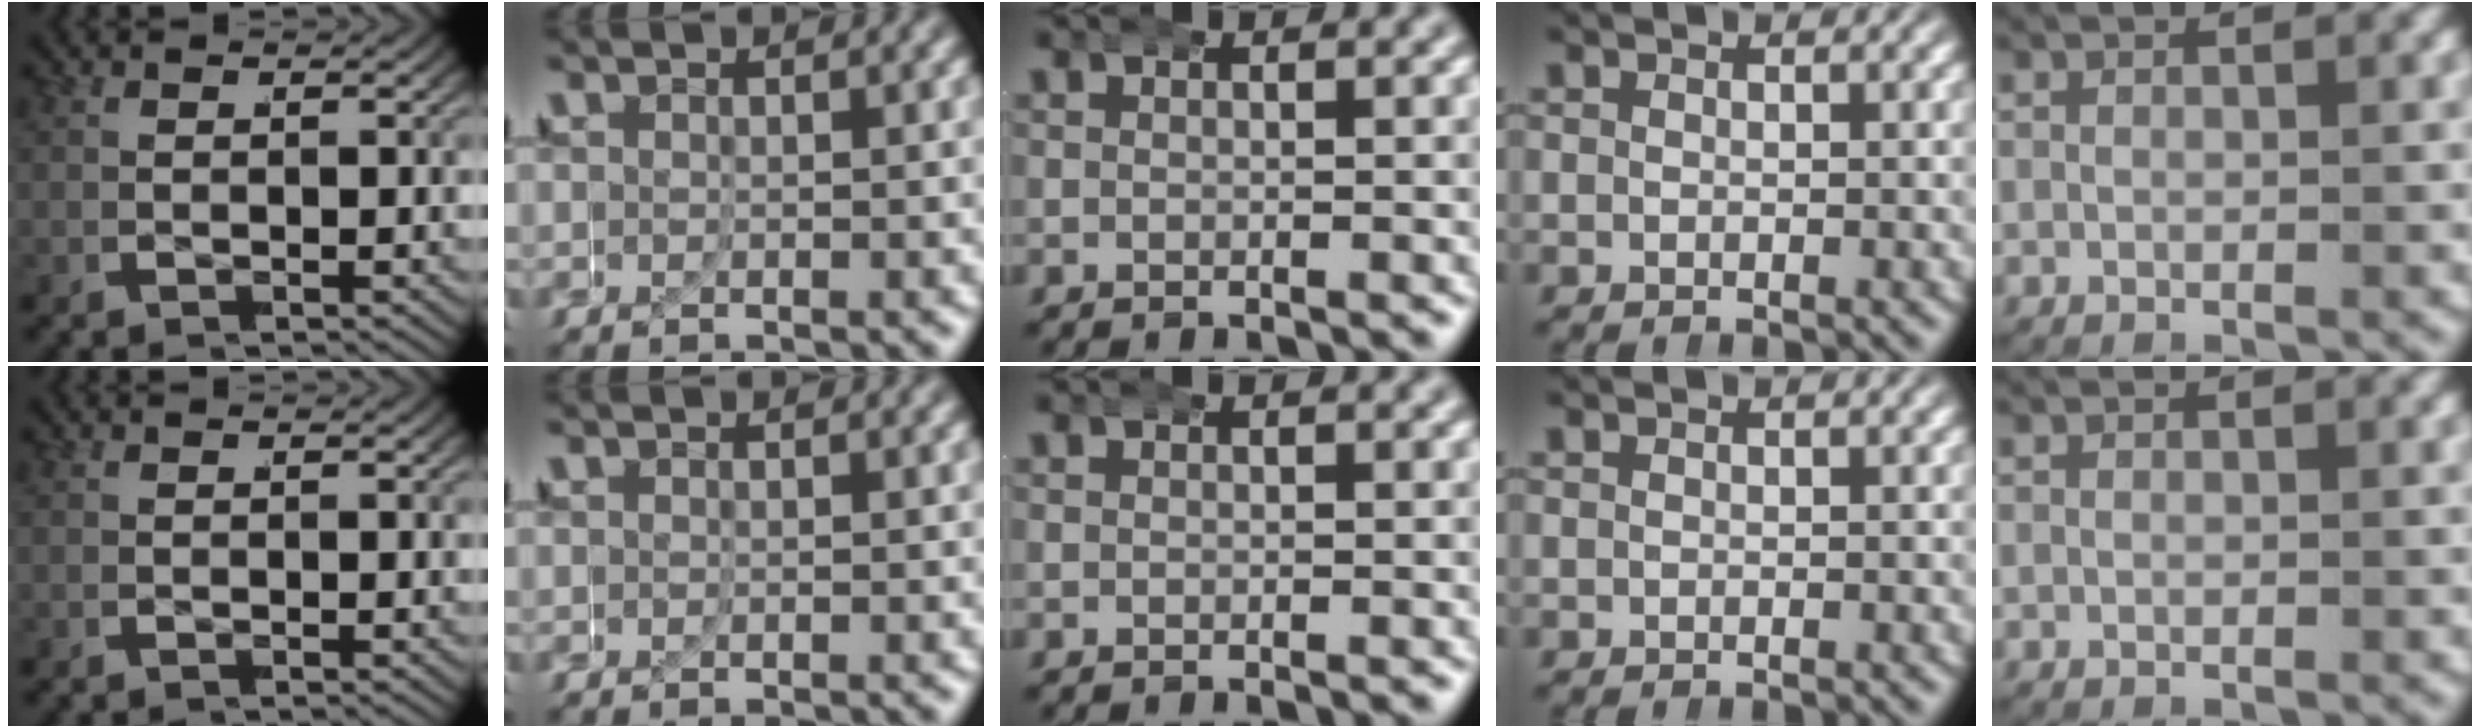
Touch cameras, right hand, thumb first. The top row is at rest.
{}